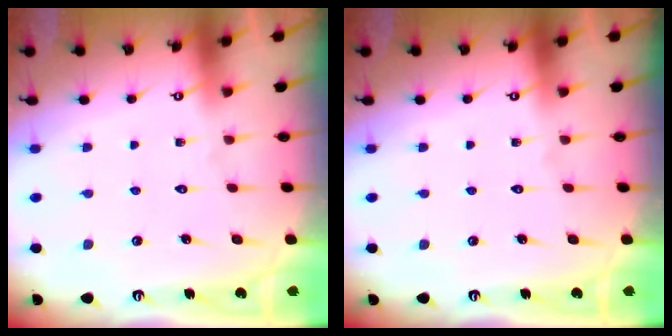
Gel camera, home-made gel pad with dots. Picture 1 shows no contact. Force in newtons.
{"total": 0.0}